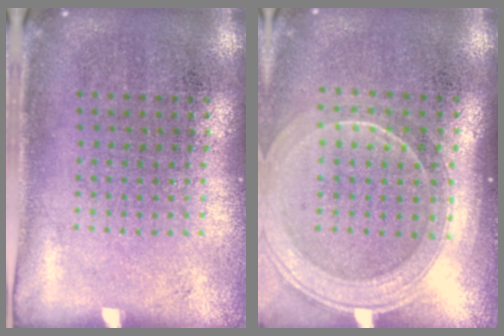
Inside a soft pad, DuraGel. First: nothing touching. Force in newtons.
{"total": 1.9, "press": 1.7, "slide": 0.9}